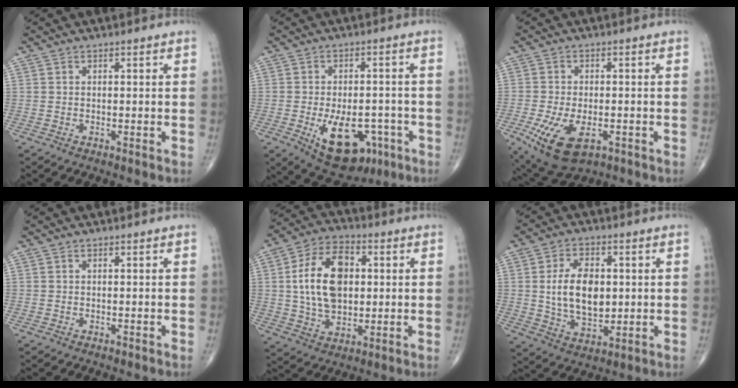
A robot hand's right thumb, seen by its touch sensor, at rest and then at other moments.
{"total": 14.0, "force": [-5.5, 7.7, 10.3], "torque": [-0.130, 0.014, -0.067]}
{"total": 11.2, "force": [-4.4, 5.8, 8.5], "torque": [-0.161, -0.002, -0.063]}
{"total": 0.0}
{"total": 15.6, "force": [1.8, 9.9, 11.9], "torque": [-0.188, 0.008, 0.028]}
{"total": 12.0, "force": [0.9, 7.3, 9.5], "torque": [-0.148, -0.009, 0.023]}